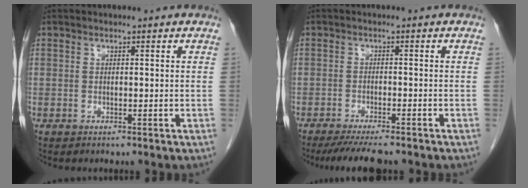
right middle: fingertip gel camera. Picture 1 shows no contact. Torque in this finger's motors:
{"motor_torque": [0.12, -0.09, 0.03, 0.02]}